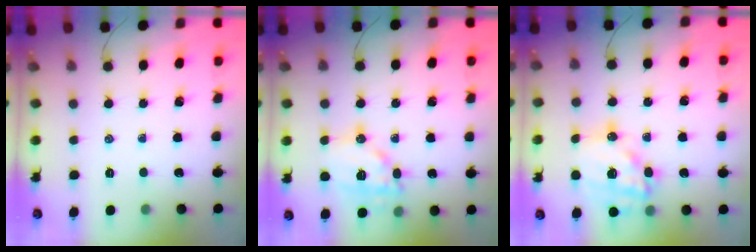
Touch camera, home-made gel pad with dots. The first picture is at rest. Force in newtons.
{"total": 13.4, "press": 13.4, "slide": 1.5}
{"total": 17.8, "press": 17.4, "slide": 3.7}